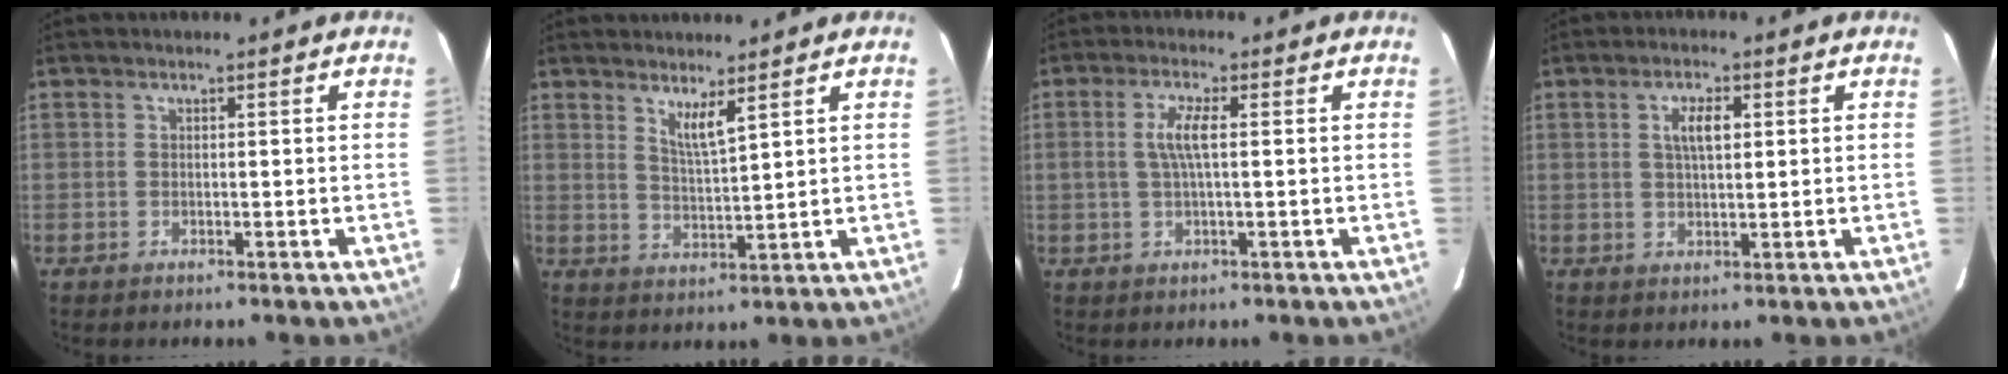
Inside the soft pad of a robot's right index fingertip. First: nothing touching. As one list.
[{"total": 4.2, "force": [2.9, 0.1, 3.0], "torque": [-0.056, -0.008, 0.051]}, {"total": 4.3, "force": [0.5, 0.5, 4.2], "torque": [-0.083, 0.002, 0.010]}, {"total": 4.0, "force": [1.1, 1.4, 3.6], "torque": [-0.066, 0.007, 0.021]}]